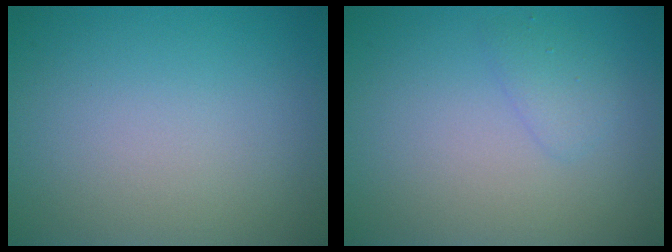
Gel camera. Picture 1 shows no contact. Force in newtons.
{"total": 1.3, "press": 1.3, "slide": 0.0}